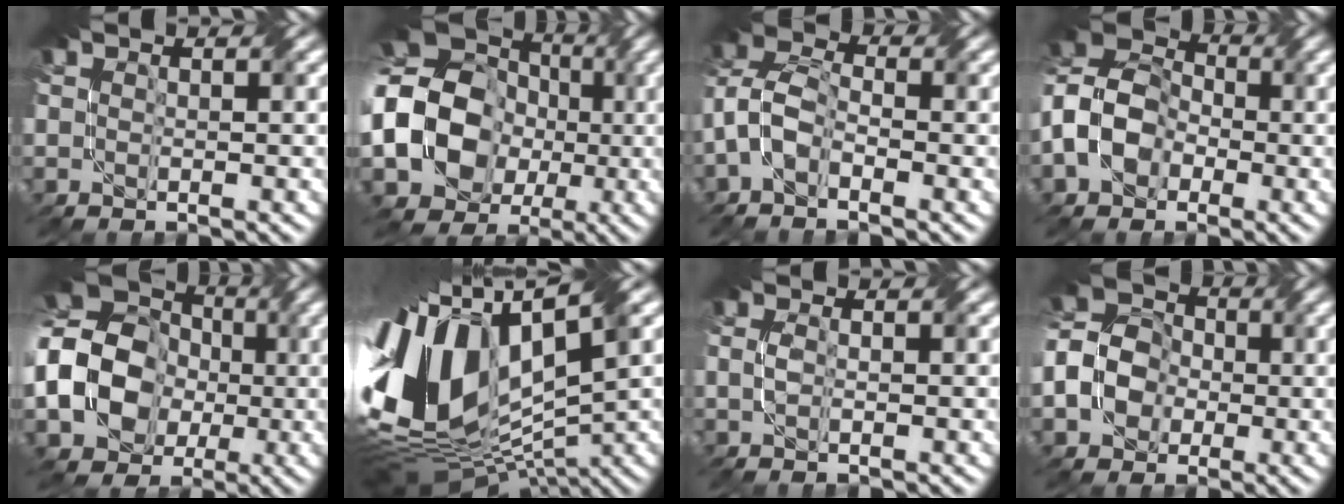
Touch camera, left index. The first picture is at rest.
{"total": 17.4, "force": [-2.9, 14.9, 8.5], "torque": [-0.182, -0.004, -0.087]}
{"total": 3.9, "force": [-1.9, 2.3, 2.6], "torque": [-0.060, 0.011, -0.052]}
{"total": 7.3, "force": [-2.4, 5.4, 4.2], "torque": [-0.086, 0.010, -0.067]}
{"total": 13.9, "force": [-2.2, 11.2, 7.9], "torque": [-0.150, -0.013, -0.067]}
{"total": 15.4, "force": [1.6, 8.1, 13.0], "torque": [-0.283, 0.014, 0.025]}
{"total": 0.8, "force": [-0.4, 0.2, 0.7], "torque": [-0.019, 0.001, -0.012]}
{"total": 6.0, "force": [-1.8, 4.9, 3.1], "torque": [-0.068, 0.008, -0.052]}